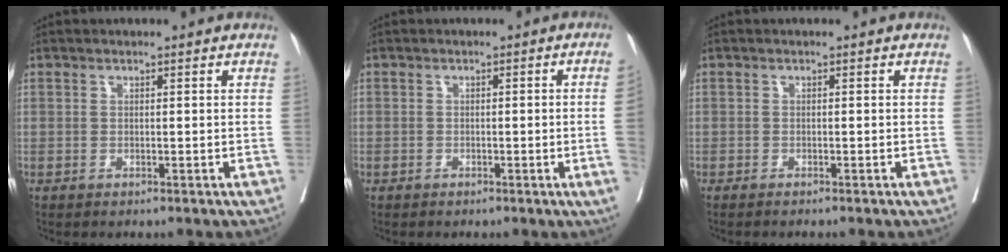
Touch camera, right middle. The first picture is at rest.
{"total": 2.8, "force": [-0.7, -0.5, 2.6], "torque": [-0.034, 0.003, -0.009]}
{"total": 0.9, "force": [-0.8, 0.1, 0.4], "torque": [-0.008, -0.002, -0.011]}